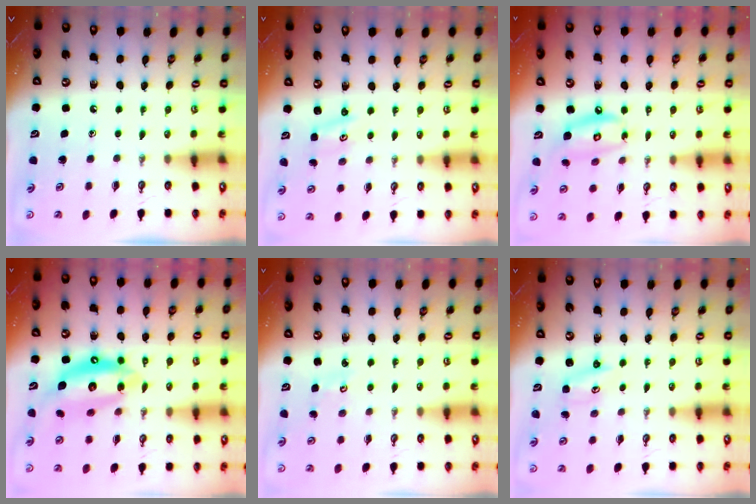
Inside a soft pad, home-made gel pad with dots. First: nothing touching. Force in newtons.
{"total": 1.5, "press": 1.4, "slide": 0.2}
{"total": 11.5, "press": 11.5, "slide": 1.0}
{"total": 14.6, "press": 14.5, "slide": 1.3}
{"total": 2.1, "press": 2.1, "slide": 0.2}
{"total": 1.8, "press": 1.8, "slide": 0.2}